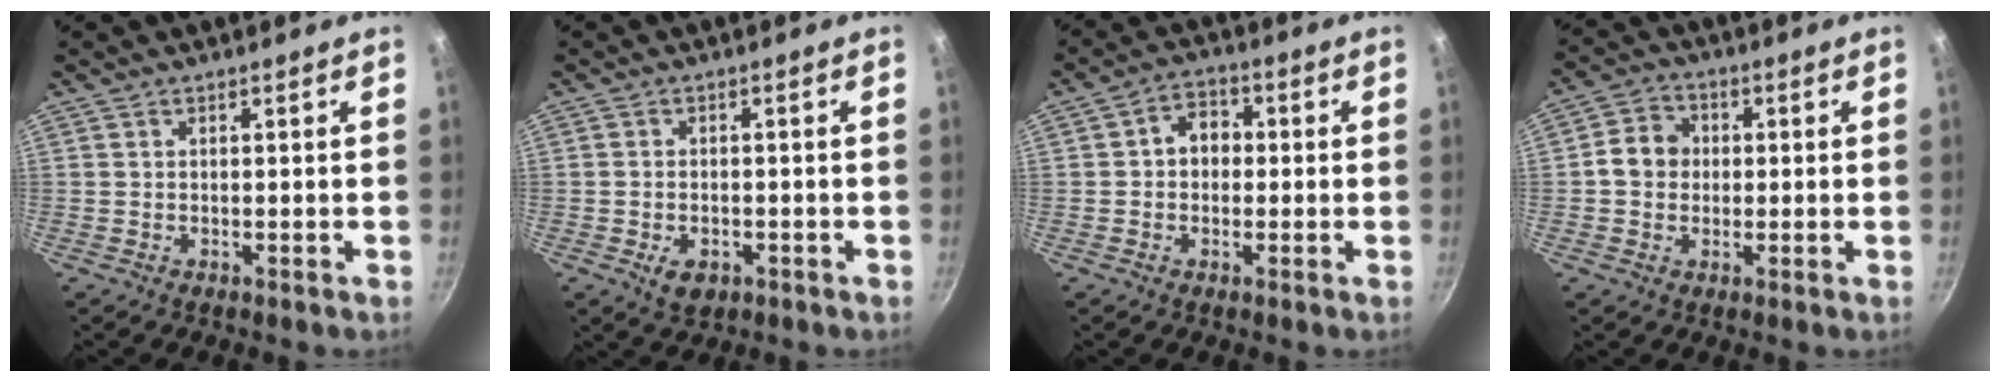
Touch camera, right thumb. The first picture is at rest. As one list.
[{"total": 4.2, "force": [-1.6, 2.8, 2.7], "torque": [-0.041, 0.007, -0.021]}, {"total": 5.2, "force": [-0.3, 4.2, 3.1], "torque": [-0.017, 0.015, -0.017]}, {"total": 6.6, "force": [0.2, 5.8, 3.1], "torque": [-0.026, 0.013, -0.012]}]